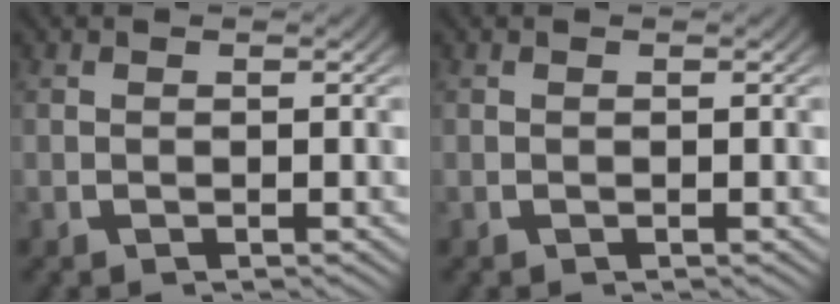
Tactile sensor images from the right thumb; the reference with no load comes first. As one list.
[{"total": 0.0}]